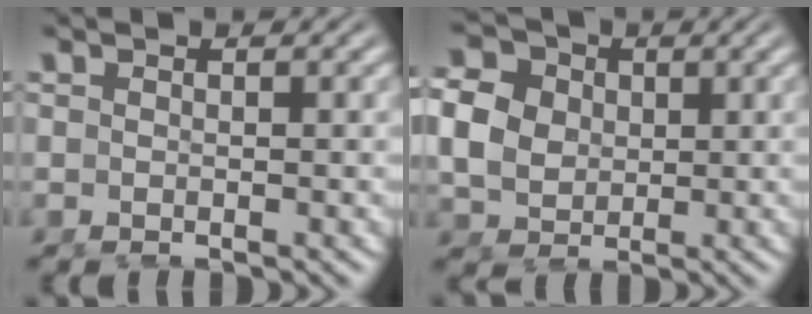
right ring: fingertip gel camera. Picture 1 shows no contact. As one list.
[{"total": 7.5, "force": [1.7, 6.5, 3.4], "torque": [-0.081, -0.008, 0.031]}]